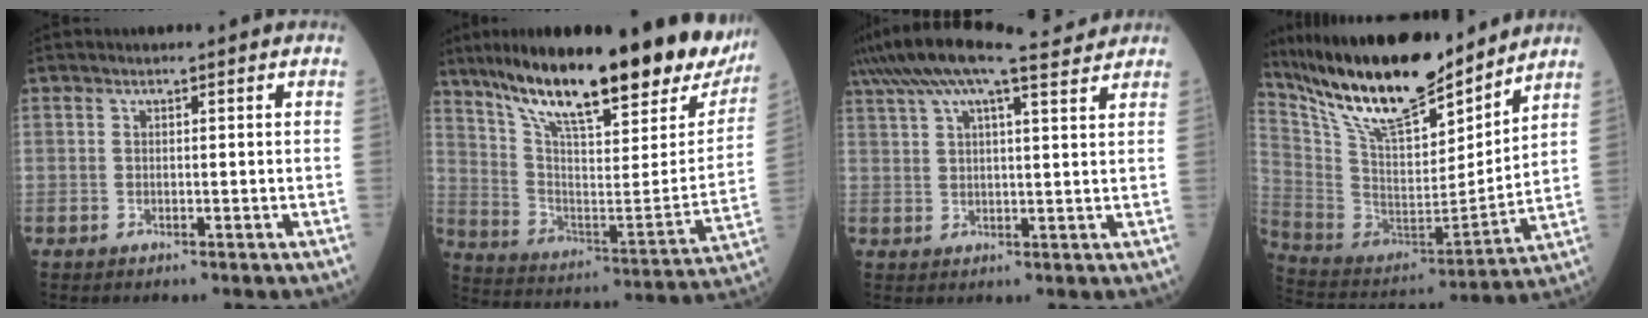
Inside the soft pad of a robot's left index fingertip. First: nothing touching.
{"total": 30.7, "force": [23.5, 6.5, 18.7], "torque": [-0.301, -0.035, 0.336]}
{"total": 16.1, "force": [13.5, 2.0, 8.6], "torque": [-0.176, 0.044, 0.208]}
{"total": 22.0, "force": [18.0, 5.0, 11.7], "torque": [-0.221, -0.006, 0.329]}